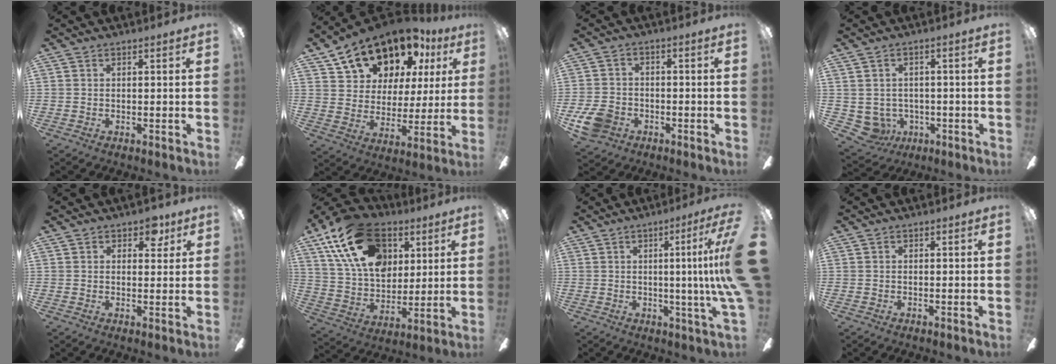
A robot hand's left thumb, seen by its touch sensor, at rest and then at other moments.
{"total": 16.7, "force": [12.5, 9.6, 5.5], "torque": [-0.115, -0.077, 0.231]}
{"total": 8.2, "force": [-4.0, 6.0, 3.9], "torque": [-0.095, 0.027, -0.075]}
{"total": 4.8, "force": [-0.3, 4.7, 1.3], "torque": [-0.058, -0.003, -0.004]}
{"total": 4.5, "force": [2.6, 2.8, 2.4], "torque": [-0.012, -0.006, 0.039]}
{"total": 22.8, "force": [10.5, 14.8, 13.8], "torque": [-0.251, -0.025, 0.190]}
{"total": 10.5, "force": [1.6, -0.6, 10.3], "torque": [-0.160, -0.014, 0.021]}
{"total": 0.0}